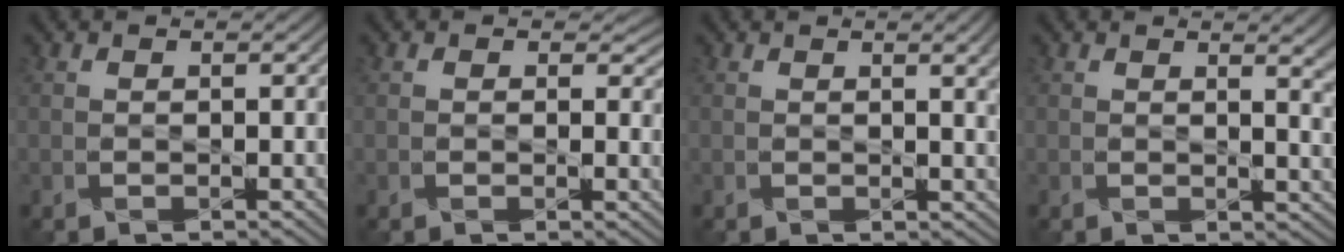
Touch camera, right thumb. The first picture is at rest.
{"total": 2.0, "force": [0.7, 1.3, 1.4], "torque": [-0.022, -0.008, 0.007]}
{"total": 3.3, "force": [1.1, 0.8, 3.0], "torque": [-0.040, 0.004, 0.018]}
{"total": 5.1, "force": [1.8, 1.8, 4.4], "torque": [-0.046, 0.000, 0.027]}